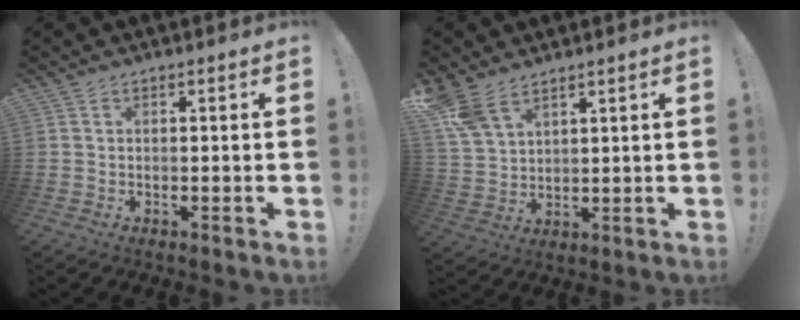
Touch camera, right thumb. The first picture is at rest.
{"total": 8.4, "force": [6.0, 4.2, 4.1], "torque": [-0.081, -0.025, 0.122]}